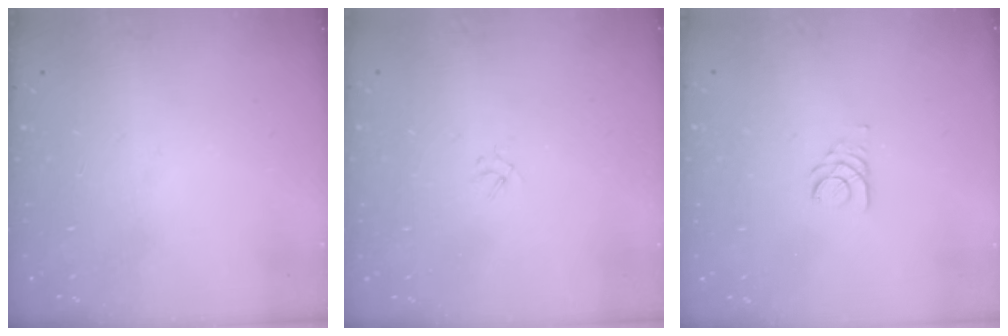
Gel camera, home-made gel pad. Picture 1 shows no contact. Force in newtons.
{"total": 1.0, "press": 0.9, "slide": 0.4}
{"total": 2.5, "press": 2.5, "slide": 0.3}